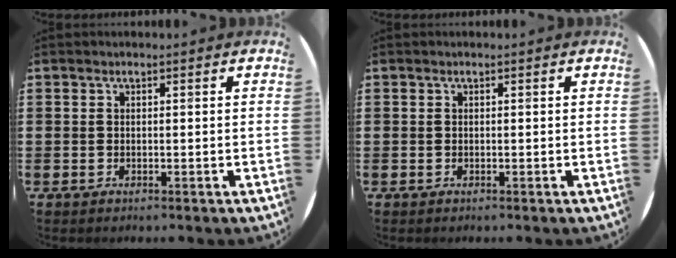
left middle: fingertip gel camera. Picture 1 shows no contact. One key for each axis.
{"total": 0.0}